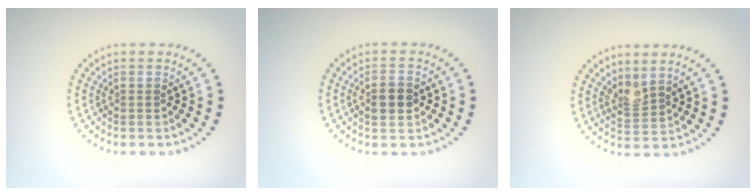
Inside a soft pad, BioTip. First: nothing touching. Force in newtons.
{"total": 2.3, "press": 2.3, "slide": 0.2}
{"total": 2.0, "press": 1.5, "slide": 1.3}